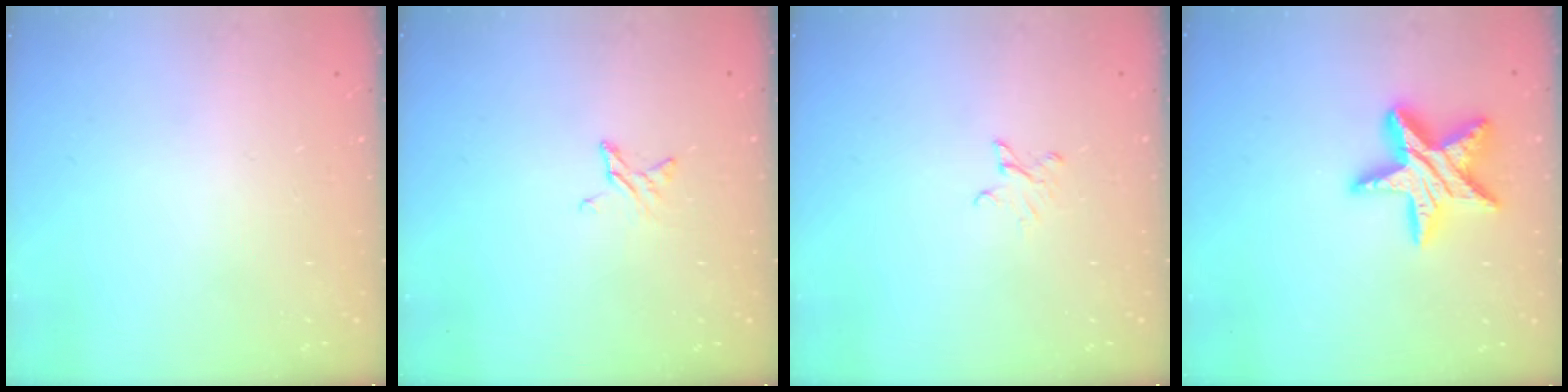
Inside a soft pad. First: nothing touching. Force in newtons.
{"total": 2.9, "press": 2.9, "slide": 0.3}
{"total": 2.6, "press": 2.6, "slide": 0.3}
{"total": 15.3, "press": 15.3, "slide": 0.6}